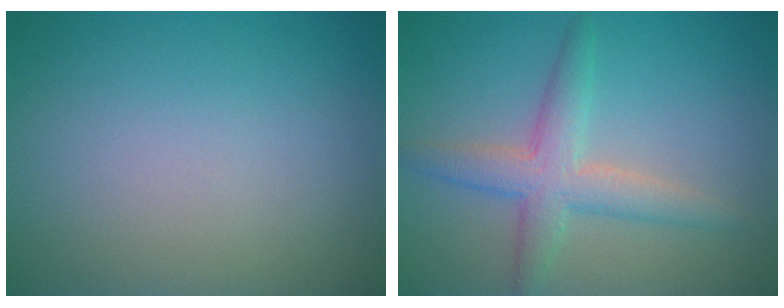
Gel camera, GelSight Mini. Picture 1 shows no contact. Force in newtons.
{"total": 4.1, "press": 4.0, "slide": 0.3}